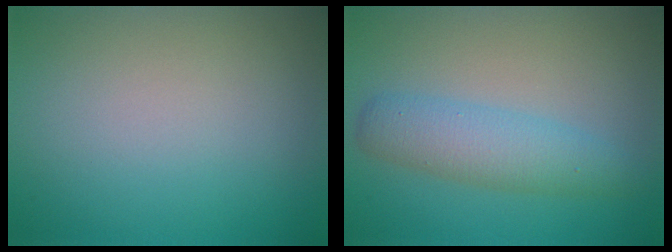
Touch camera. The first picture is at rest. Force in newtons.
{"total": 3.9, "press": 3.9, "slide": 0.1}